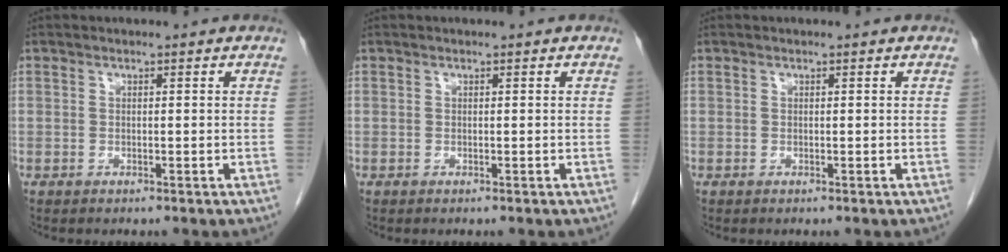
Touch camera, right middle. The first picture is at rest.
{"total": 0.0}
{"total": 0.0}